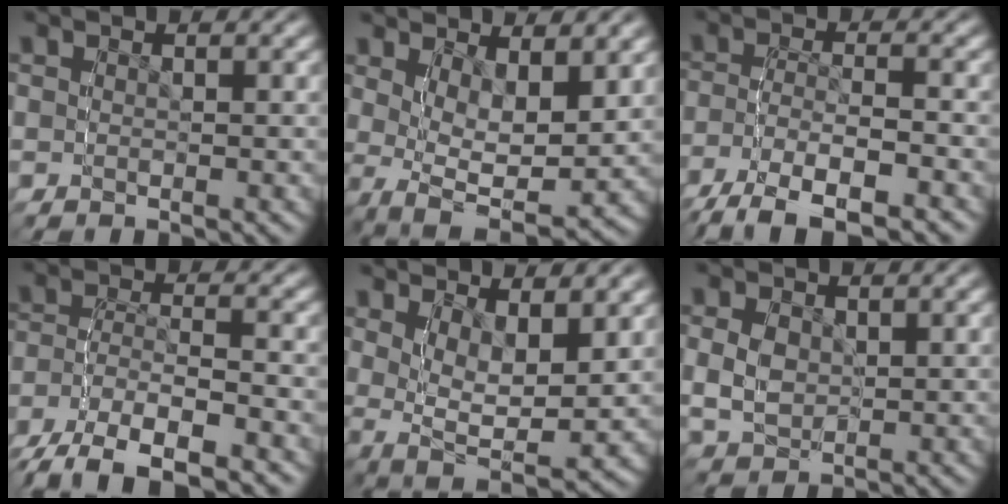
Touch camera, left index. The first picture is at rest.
{"total": 6.9, "force": [-1.5, 4.4, 5.1], "torque": [-0.107, -0.055, -0.005]}
{"total": 7.1, "force": [-5.2, 2.4, 4.1], "torque": [-0.072, -0.025, -0.067]}
{"total": 7.6, "force": [-5.0, 3.6, 4.4], "torque": [-0.089, -0.028, -0.063]}
{"total": 7.5, "force": [0.0, 5.3, 5.3], "torque": [-0.109, -0.045, 0.013]}
{"total": 4.2, "force": [0.6, 3.5, 2.2], "torque": [-0.051, -0.012, 0.020]}